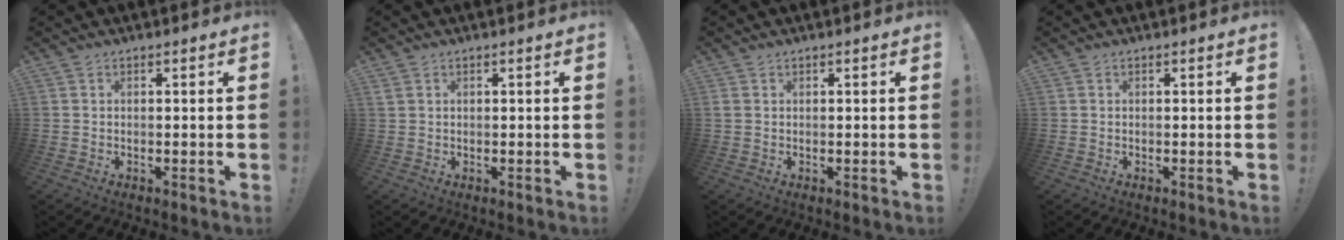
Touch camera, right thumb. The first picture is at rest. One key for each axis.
{"total": 1.2, "fx": 0.7, "fy": 0.7, "fz": 0.6, "tx": -0.015, "ty": 0.001, "tz": 0.014}
{"total": 0.9, "fx": 0.4, "fy": 0.8, "fz": 0.4, "tx": -0.013, "ty": 0.004, "tz": 0.009}
{"total": 0.0}